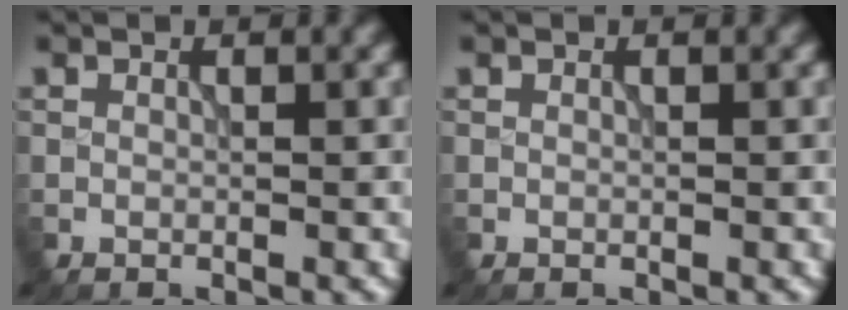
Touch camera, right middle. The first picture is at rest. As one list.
[{"total": 0.0}]